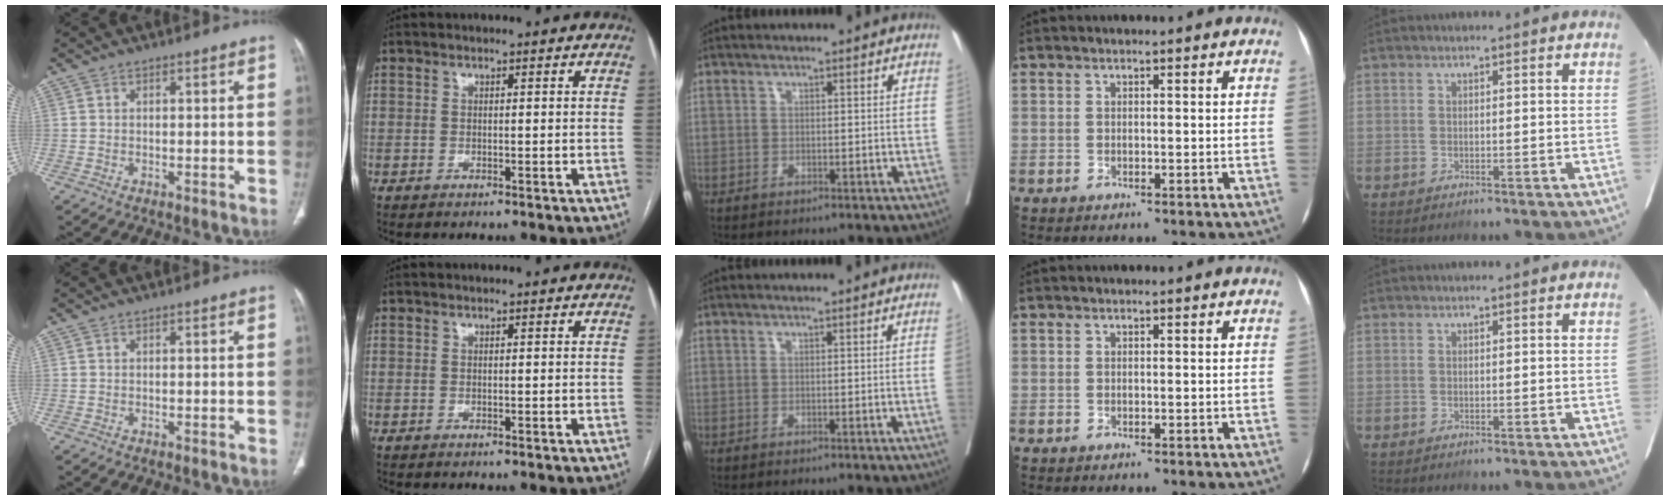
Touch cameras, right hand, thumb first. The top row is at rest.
{"middle": {"total": 0.9, "force": [-0.1, -0.4, 0.8], "torque": [-0.006, -0.001, -0.004]}}